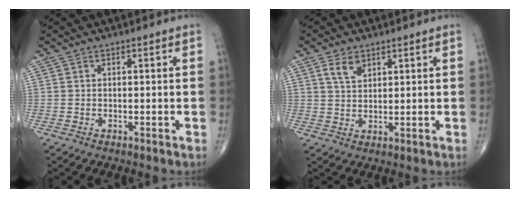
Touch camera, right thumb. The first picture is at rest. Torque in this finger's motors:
{"motor_torque": [0.22, -0.02, 0.57, 0.31, 0.05]}